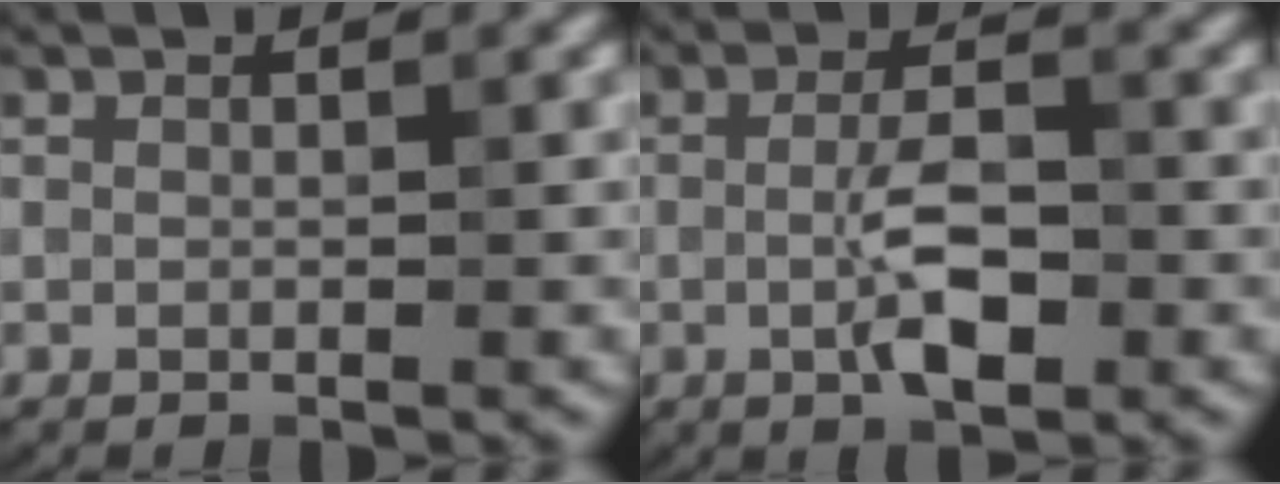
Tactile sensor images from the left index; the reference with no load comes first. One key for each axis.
{"total": 4.1, "fx": -0.8, "fy": 1.4, "fz": 3.8, "tx": -0.072, "ty": -0.002, "tz": -0.016}